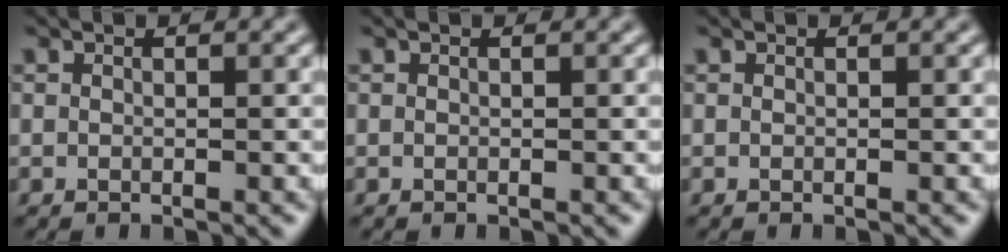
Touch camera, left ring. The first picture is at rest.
{"total": 0.0}
{"total": 0.0}